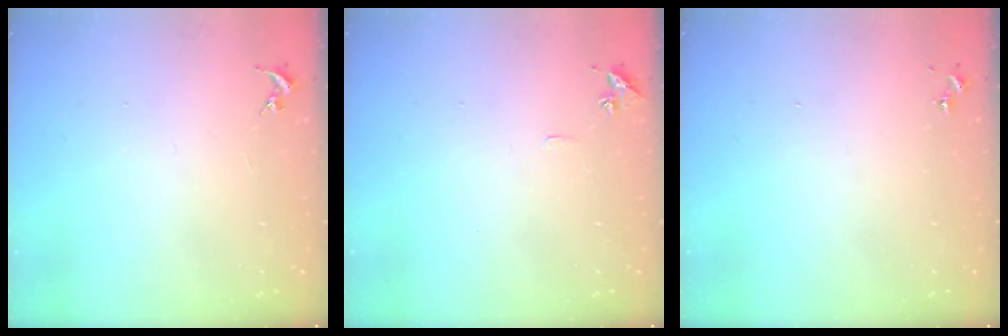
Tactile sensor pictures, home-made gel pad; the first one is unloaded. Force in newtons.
{"total": 4.8, "press": 4.8, "slide": 0.5}
{"total": 0.0}